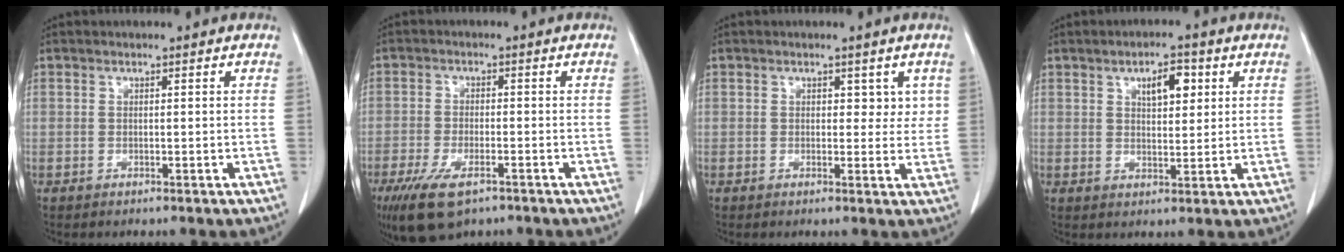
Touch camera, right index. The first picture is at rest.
{"total": 8.8, "force": [-5.5, 3.2, 6.0], "torque": [-0.114, -0.018, -0.094]}
{"total": 2.9, "force": [1.2, 1.9, 1.7], "torque": [-0.006, -0.003, 0.013]}
{"total": 5.1, "force": [2.2, 2.1, 4.1], "torque": [-0.067, 0.003, 0.036]}